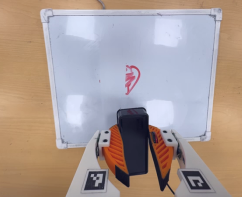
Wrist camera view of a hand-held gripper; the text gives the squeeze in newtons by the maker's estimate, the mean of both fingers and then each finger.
{"total": 12.8, "left": 11.7, "right": 13.8}